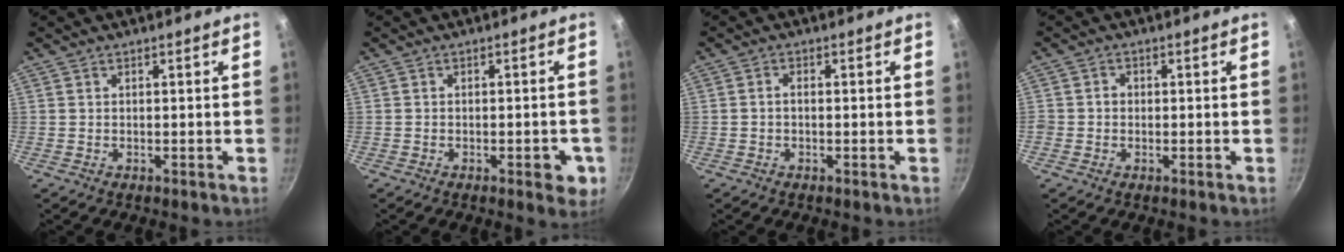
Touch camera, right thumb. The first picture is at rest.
{"total": 4.7, "force": [-1.7, 2.1, 3.9], "torque": [-0.032, 0.006, -0.020]}
{"total": 1.4, "force": [-0.3, 0.9, 1.0], "torque": [-0.017, 0.009, -0.006]}
{"total": 1.8, "force": [-0.3, 1.7, 0.6], "torque": [-0.003, 0.006, -0.008]}